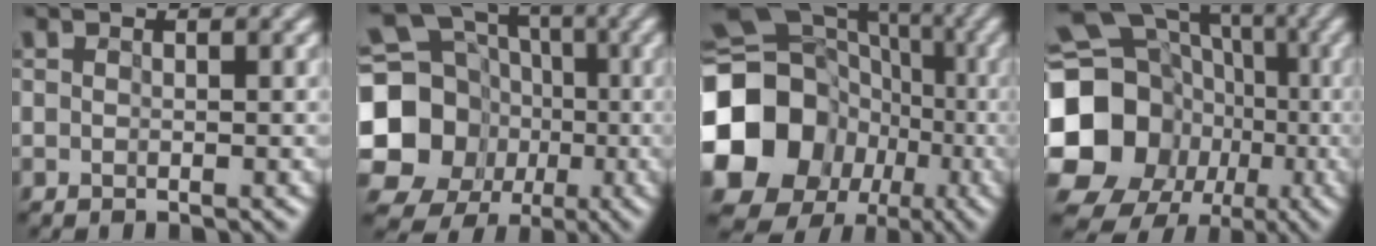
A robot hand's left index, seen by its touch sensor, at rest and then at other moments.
{"total": 15.8, "force": [-1.4, 14.2, 6.7], "torque": [-0.157, -0.011, -0.049]}
{"total": 18.0, "force": [-3.8, 15.9, 7.4], "torque": [-0.179, -0.016, -0.102]}
{"total": 21.8, "force": [-3.6, 19.7, 8.5], "torque": [-0.190, -0.016, -0.090]}